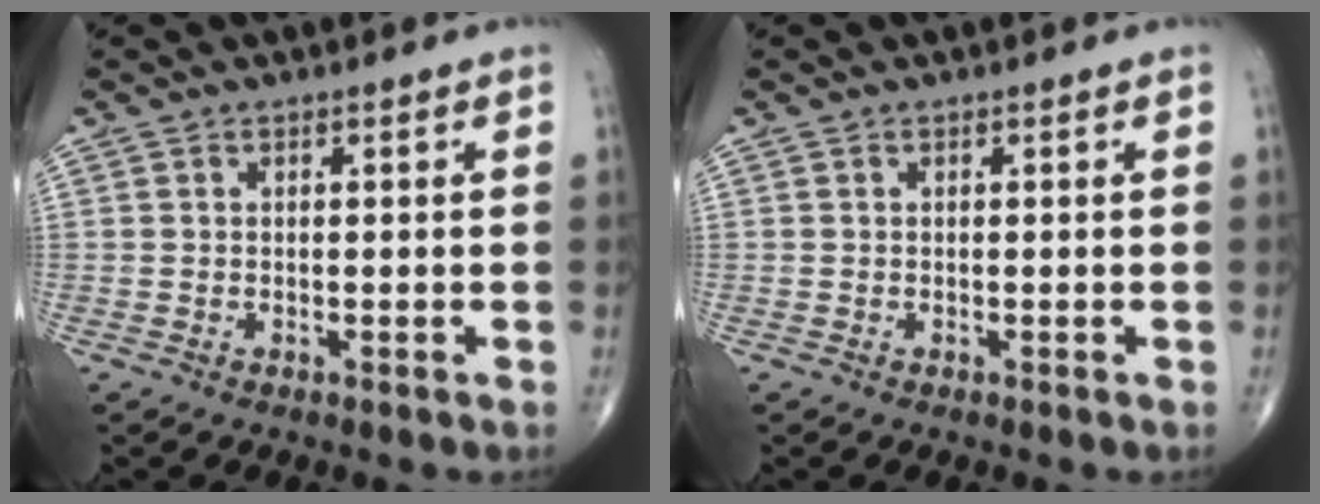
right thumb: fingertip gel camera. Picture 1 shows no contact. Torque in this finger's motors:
{"motor_torque": [0.00, 0.00, 0.00, 0.00, 0.00]}